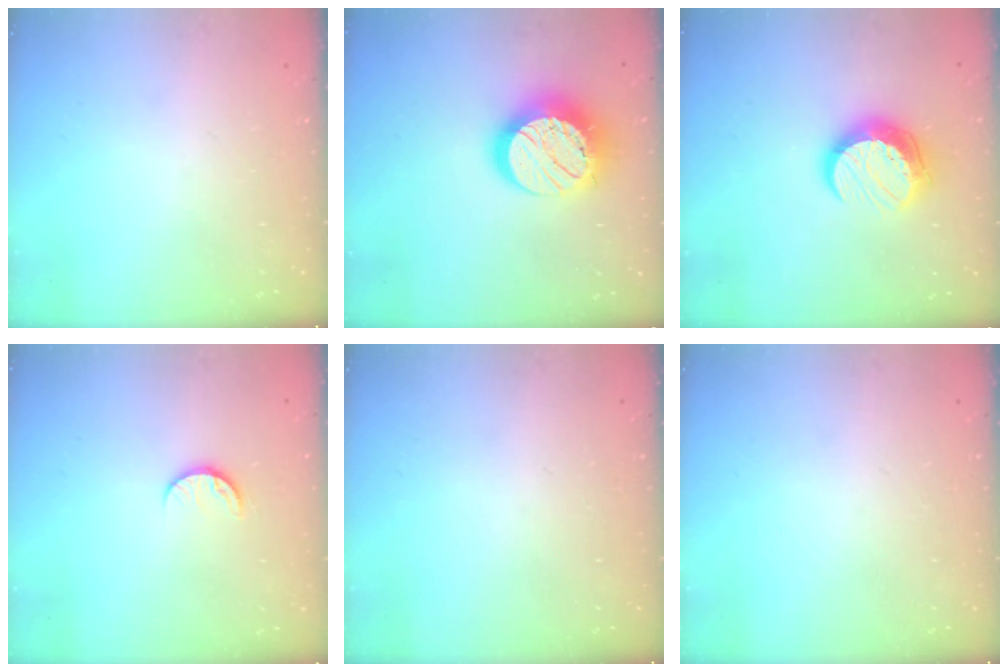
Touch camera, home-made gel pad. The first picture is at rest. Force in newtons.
{"total": 16.5, "press": 16.5, "slide": 1.0}
{"total": 11.9, "press": 11.8, "slide": 0.9}
{"total": 6.3, "press": 6.3, "slide": 0.6}
{"total": 0.0}
{"total": 0.0}